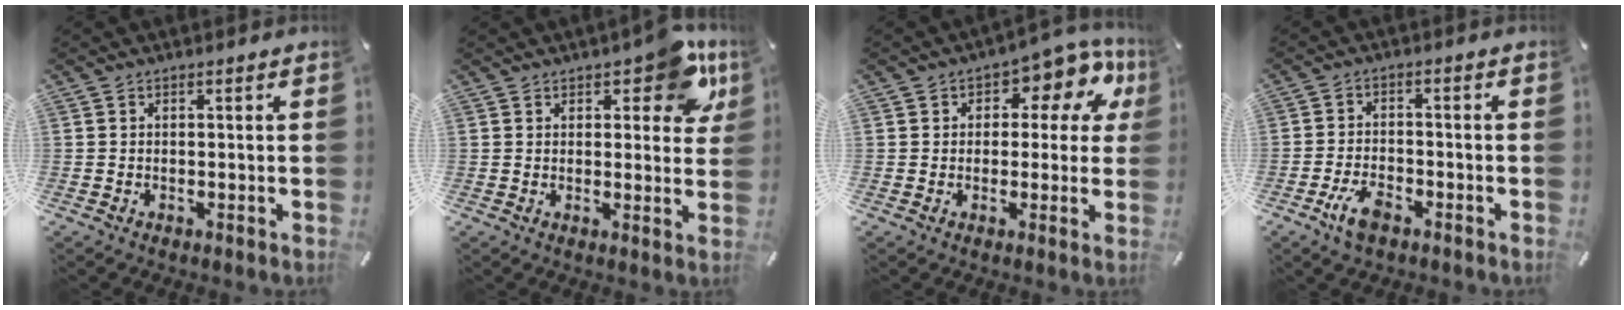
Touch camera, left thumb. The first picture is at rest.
{"total": 10.5, "force": [6.1, 5.2, 6.9], "torque": [-0.066, -0.036, 0.102]}
{"total": 10.4, "force": [4.7, 5.8, 7.2], "torque": [-0.092, -0.029, 0.080]}
{"total": 6.0, "force": [-3.3, 3.0, 4.0], "torque": [-0.087, 0.013, -0.062]}